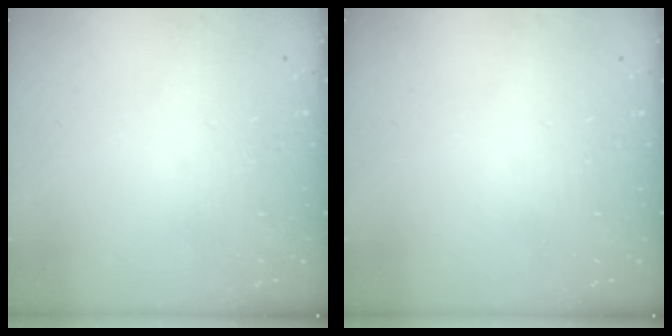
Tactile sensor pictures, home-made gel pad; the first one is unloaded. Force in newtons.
{"total": 0.0}